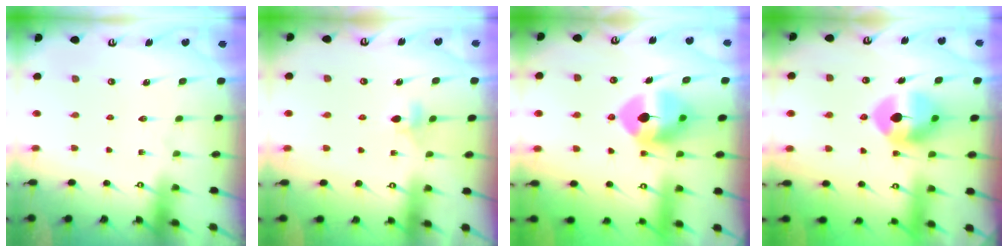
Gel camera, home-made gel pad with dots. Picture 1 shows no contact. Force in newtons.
{"total": 3.6, "press": 3.4, "slide": 1.0}
{"total": 10.4, "press": 10.3, "slide": 1.6}
{"total": 9.4, "press": 9.3, "slide": 1.0}